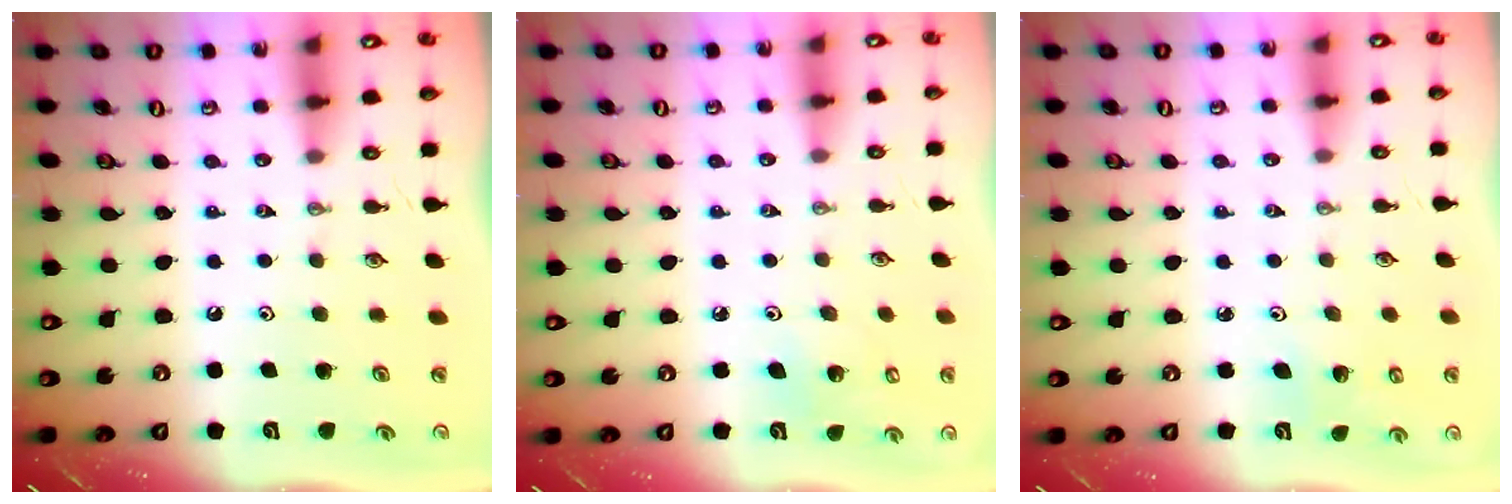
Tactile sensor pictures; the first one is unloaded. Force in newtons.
{"total": 6.1, "press": 6.1, "slide": 0.7}
{"total": 2.7, "press": 2.7, "slide": 0.3}